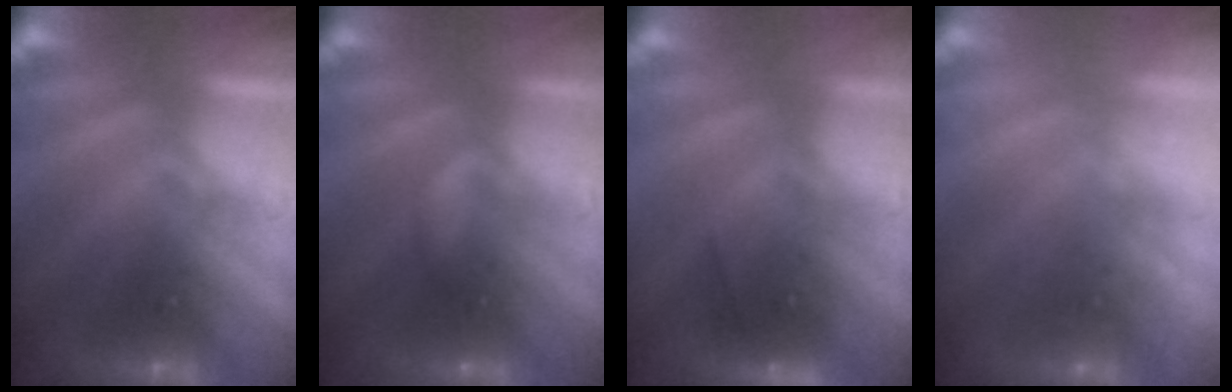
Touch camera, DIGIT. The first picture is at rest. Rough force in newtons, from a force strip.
{"total": 2.2}
{"total": 6.8}
{"total": 2.1}